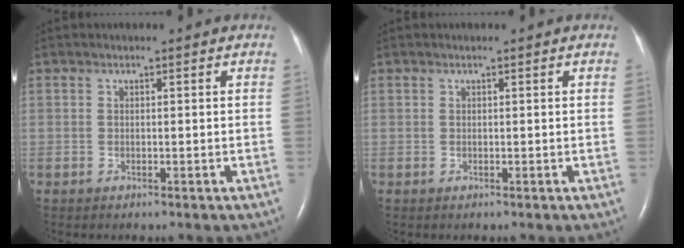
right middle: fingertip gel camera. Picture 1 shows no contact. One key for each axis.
{"total": 0.0}